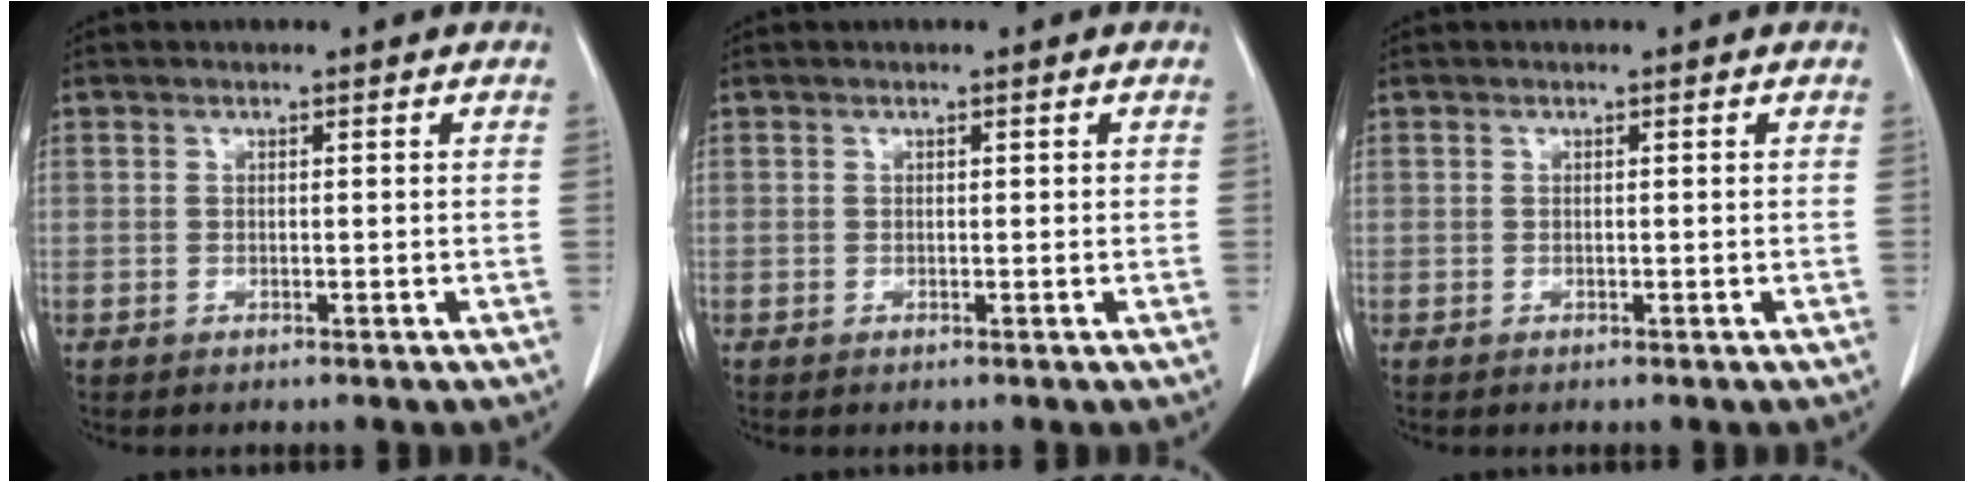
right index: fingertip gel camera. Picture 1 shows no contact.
{"total": 0.0}
{"total": 0.0}